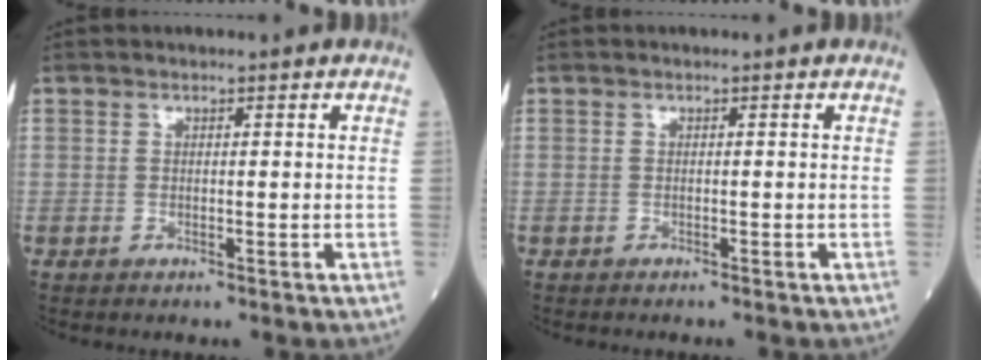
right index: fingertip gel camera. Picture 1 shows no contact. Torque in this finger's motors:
{"motor_torque": [-0.13, -0.02, 0.07, 0.02]}